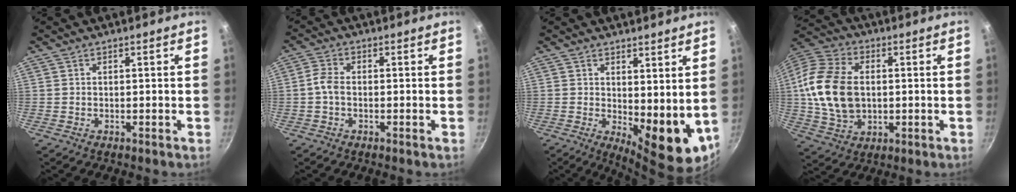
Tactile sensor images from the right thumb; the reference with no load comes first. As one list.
[{"total": 3.2, "force": [-0.7, 2.0, 2.4], "torque": [-0.055, 0.015, -0.022]}, {"total": 11.0, "force": [1.7, 4.8, 9.7], "torque": [-0.113, -0.028, 0.036]}, {"total": 16.7, "force": [0.6, 11.5, 12.1], "torque": [-0.219, 0.011, 0.007]}]